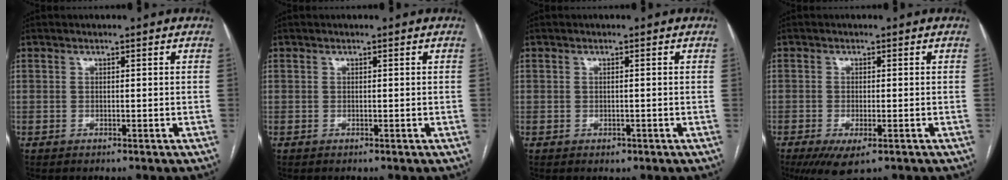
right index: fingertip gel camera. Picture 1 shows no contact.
{"total": 0.0}
{"total": 1.0, "force": [-0.4, 0.7, 0.4], "torque": [-0.007, 0.002, -0.001]}
{"total": 5.7, "force": [-3.4, 1.7, 4.3], "torque": [-0.067, -0.014, -0.052]}